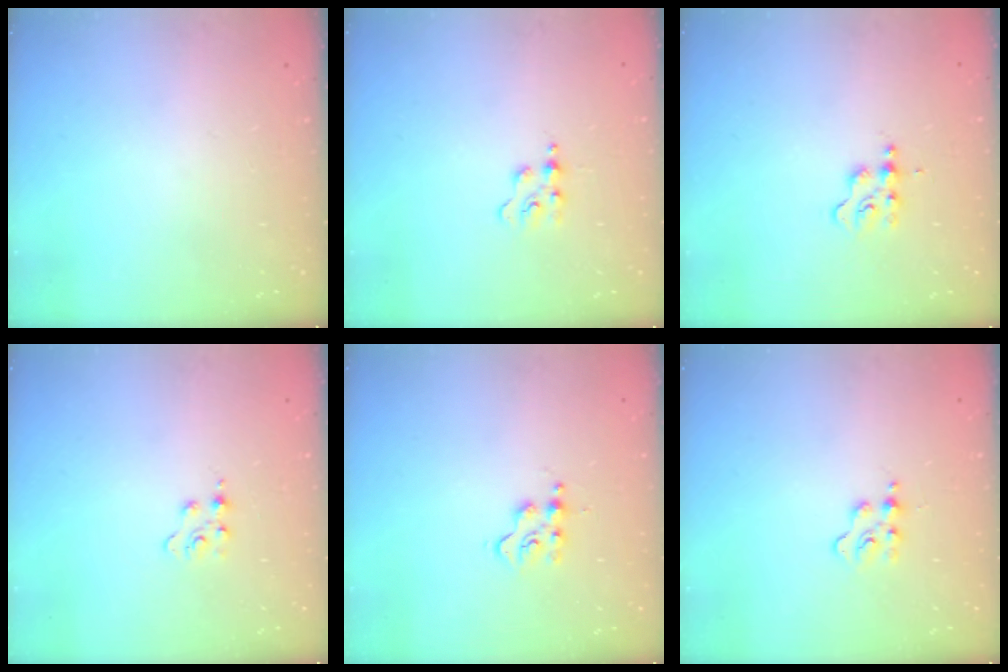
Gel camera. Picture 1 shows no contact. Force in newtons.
{"total": 2.9, "press": 2.9, "slide": 0.4}
{"total": 2.7, "press": 2.7, "slide": 0.3}
{"total": 2.4, "press": 2.4, "slide": 0.3}
{"total": 3.6, "press": 3.5, "slide": 0.4}
{"total": 3.7, "press": 3.6, "slide": 0.4}